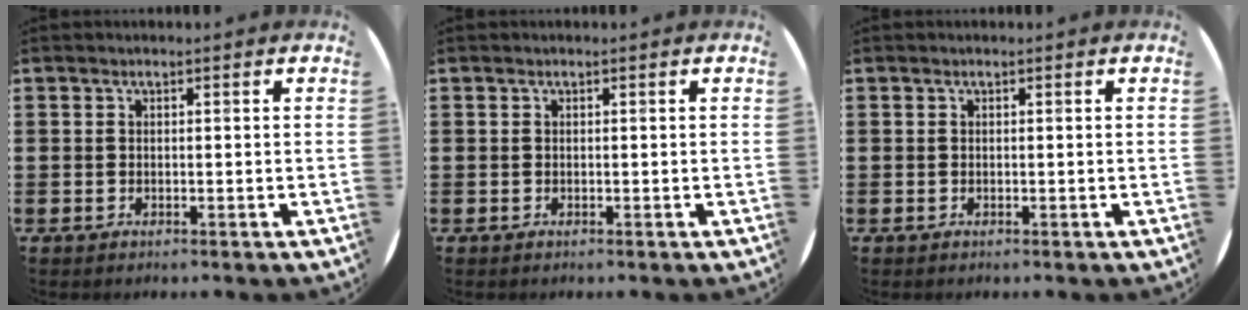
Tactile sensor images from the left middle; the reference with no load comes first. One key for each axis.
{"total": 0.0}
{"total": 0.0}